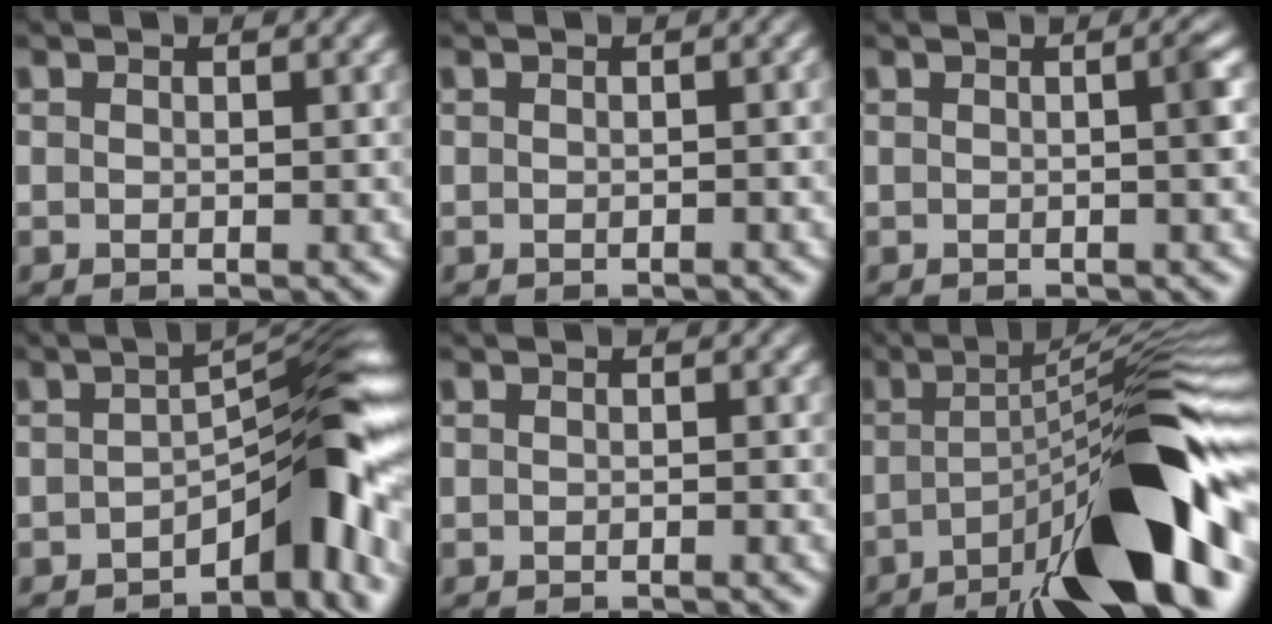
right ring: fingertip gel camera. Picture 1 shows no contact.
{"total": 0.6, "force": [-0.3, 0.2, 0.4], "torque": [-0.004, 0.006, -0.008]}
{"total": 1.5, "force": [0.2, 0.3, 1.5], "torque": [-0.013, 0.003, 0.003]}
{"total": 7.3, "force": [-1.7, 2.0, 6.8], "torque": [-0.080, 0.005, -0.030]}
{"total": 0.0}
{"total": 12.9, "force": [-3.4, 2.9, 12.1], "torque": [-0.166, 0.000, -0.044]}